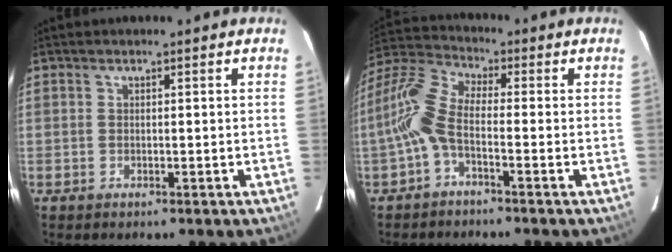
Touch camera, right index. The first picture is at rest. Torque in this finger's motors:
{"motor_torque": [0.92, -0.53, 0.62, 0.15]}